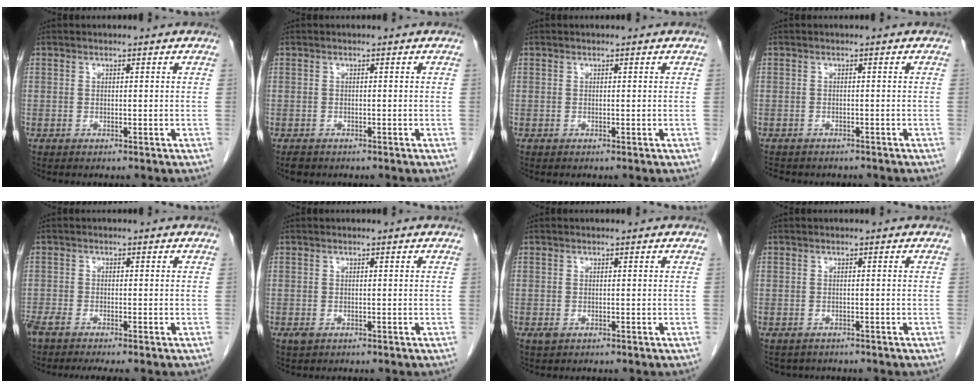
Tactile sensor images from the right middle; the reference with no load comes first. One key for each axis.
{"total": 1.3, "fx": -1.0, "fy": 0.7, "fz": 0.4, "tx": -0.016, "ty": -0.002, "tz": -0.014}
{"total": 0.0}
{"total": 6.2, "fx": -5.3, "fy": 2.5, "fz": 2.0, "tx": -0.034, "ty": -0.002, "tz": -0.065}
{"total": 5.5, "fx": -4.5, "fy": 0.7, "fz": 3.0, "tx": -0.049, "ty": -0.010, "tz": -0.077}
{"total": 1.1, "fx": -0.5, "fy": 0.7, "fz": 0.6, "tx": -0.015, "ty": 0.000, "tz": -0.002}
{"total": 0.9, "fx": -0.3, "fy": 0.6, "fz": 0.6, "tx": -0.012, "ty": -0.001, "tz": 0.000}
{"total": 2.9, "fx": -2.4, "fy": 1.5, "fz": 0.3, "tx": -0.009, "ty": 0.000, "tz": -0.032}